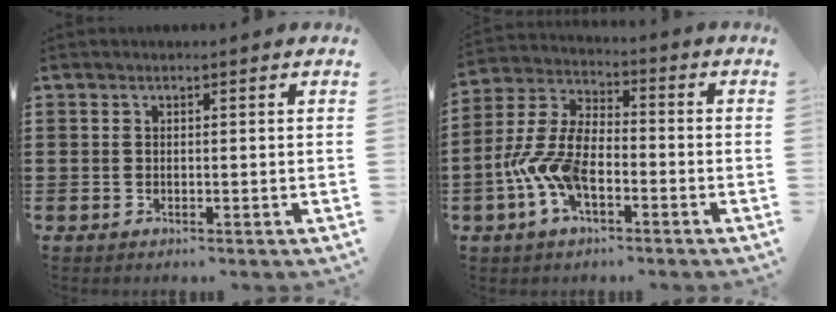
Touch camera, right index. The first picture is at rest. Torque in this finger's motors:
{"motor_torque": [2.14, 0.00, 0.43, 0.21]}